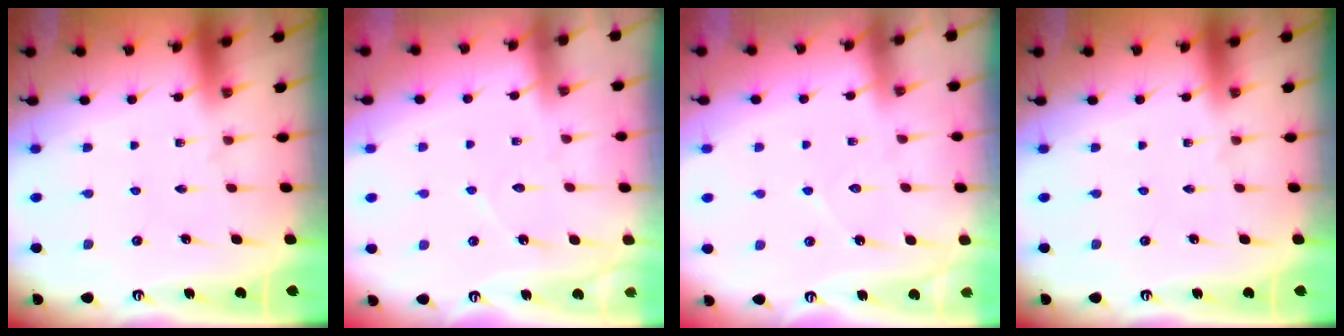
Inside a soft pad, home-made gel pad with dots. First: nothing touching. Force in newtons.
{"total": 5.8, "press": 5.8, "slide": 0.5}
{"total": 5.2, "press": 5.2, "slide": 0.6}
{"total": 0.0}